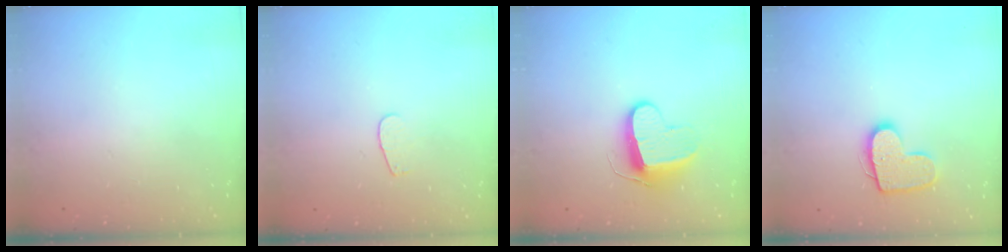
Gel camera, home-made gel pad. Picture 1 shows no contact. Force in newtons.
{"total": 2.6, "press": 2.5, "slide": 0.3}
{"total": 9.6, "press": 9.6, "slide": 0.2}
{"total": 11.8, "press": 11.8, "slide": 0.6}